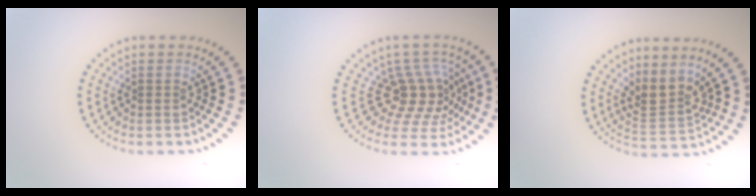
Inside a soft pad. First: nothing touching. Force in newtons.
{"total": 4.3, "press": 3.0, "slide": 3.0}
{"total": 2.8, "press": 2.3, "slide": 1.7}